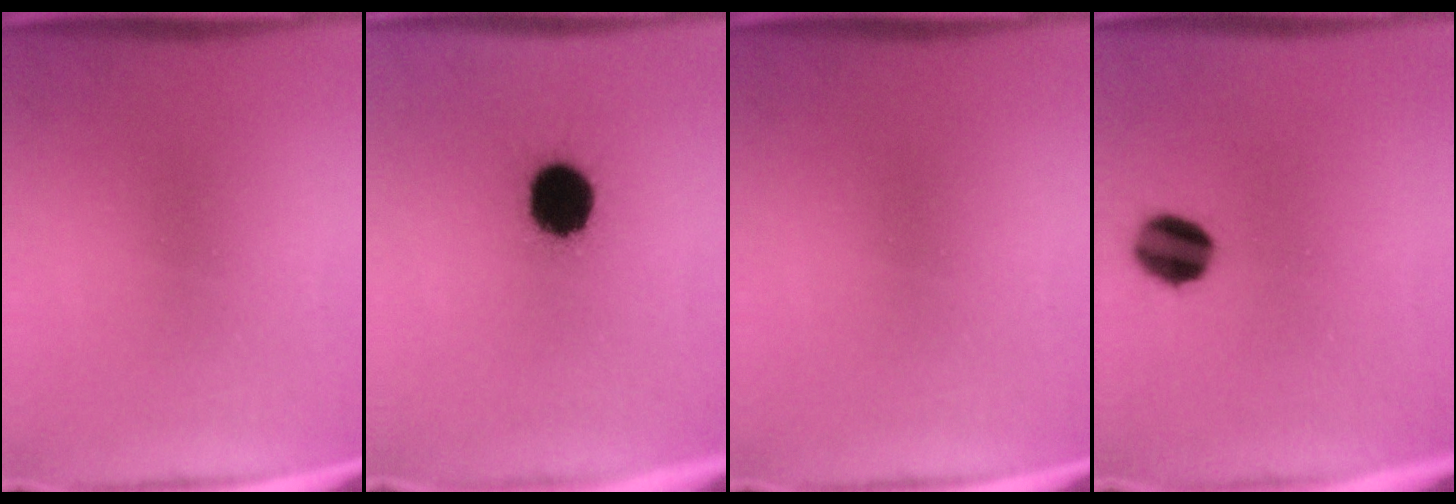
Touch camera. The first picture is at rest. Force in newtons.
{"total": 12.6}
{"total": 0.0}
{"total": 9.4}